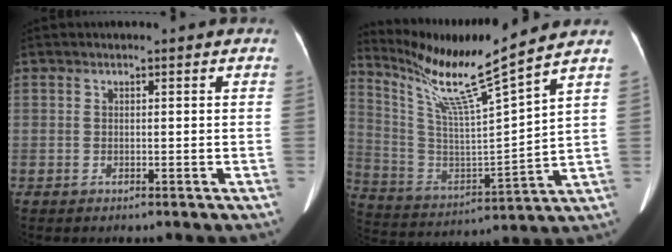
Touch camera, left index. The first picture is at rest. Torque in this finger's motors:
{"motor_torque": [-0.13, -0.47, 0.01, 0.01]}